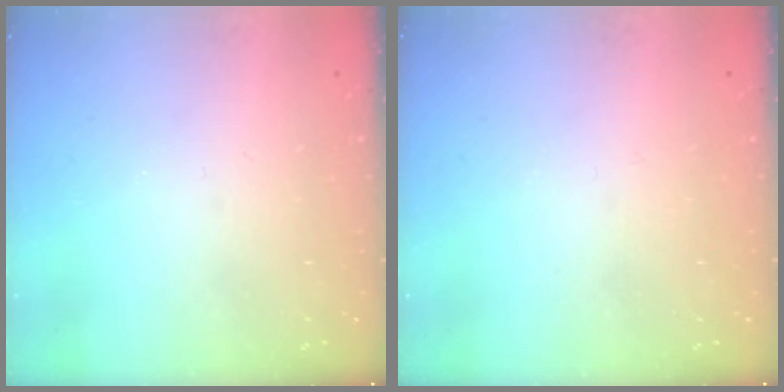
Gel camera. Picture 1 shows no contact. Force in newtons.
{"total": 2.8, "press": 2.8, "slide": 0.4}